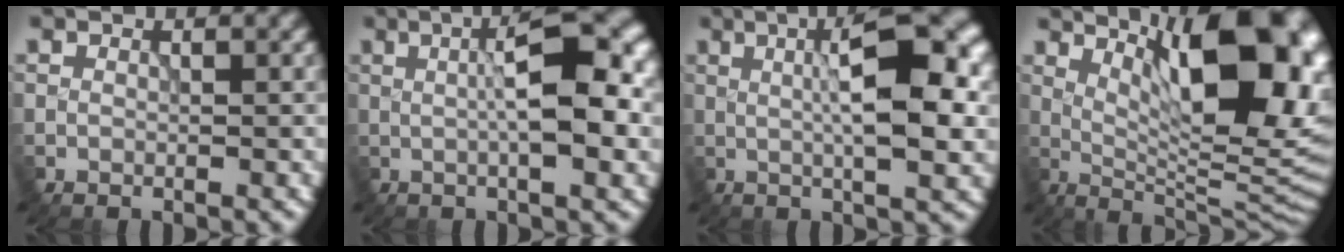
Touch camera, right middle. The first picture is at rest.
{"total": 7.9, "force": [0.9, 2.0, 7.6], "torque": [-0.106, 0.010, 0.008]}
{"total": 8.7, "force": [1.0, 2.3, 8.4], "torque": [-0.114, 0.010, 0.012]}
{"total": 15.0, "force": [5.3, 5.1, 13.1], "torque": [-0.160, 0.002, 0.082]}